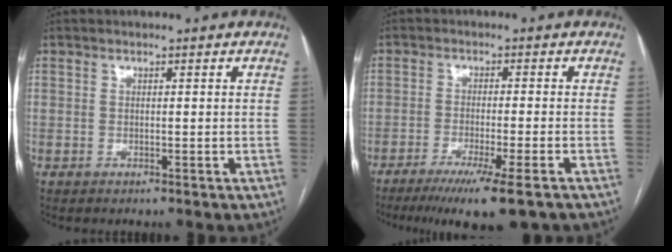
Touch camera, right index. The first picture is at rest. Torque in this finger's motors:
{"motor_torque": [1.17, -0.70, 0.28, 0.11]}